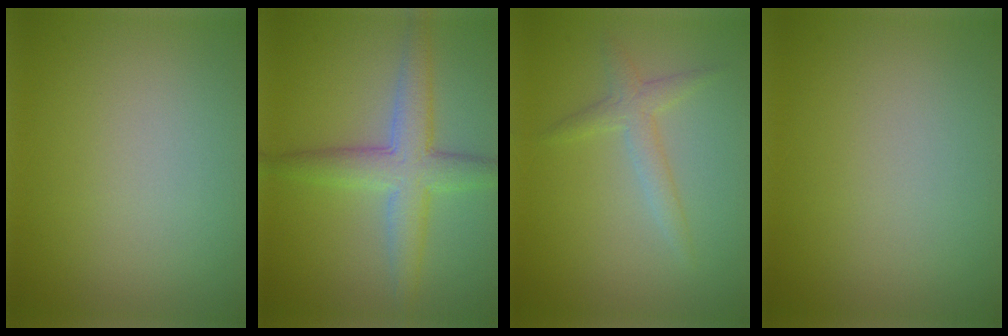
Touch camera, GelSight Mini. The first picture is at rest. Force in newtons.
{"total": 4.8, "press": 4.8, "slide": 0.2}
{"total": 2.0, "press": 2.0, "slide": 0.0}
{"total": 0.0}